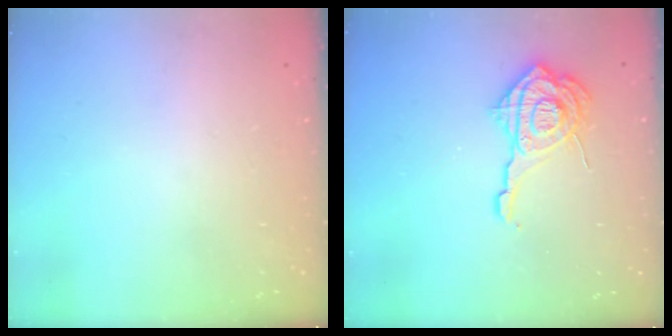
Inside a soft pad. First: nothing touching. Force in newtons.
{"total": 15.6, "press": 15.6, "slide": 1.4}